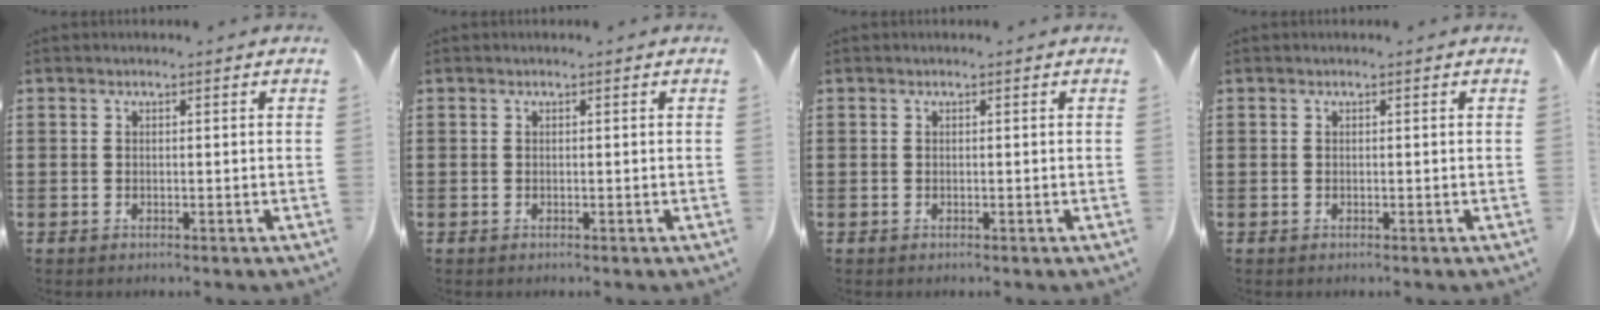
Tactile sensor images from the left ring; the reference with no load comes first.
{"total": 0.0}
{"total": 0.0}
{"total": 0.0}